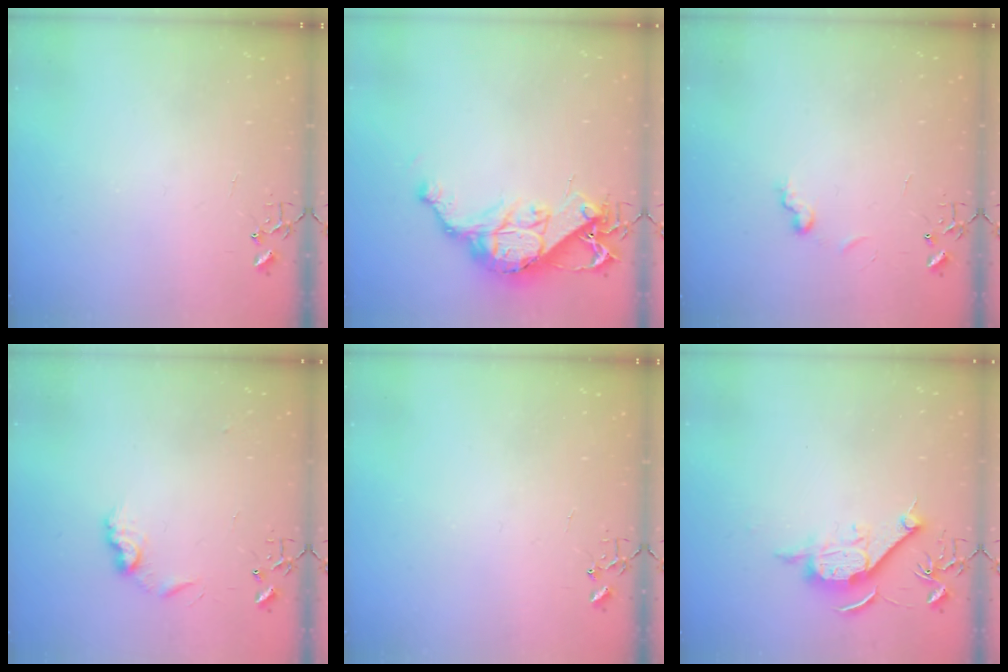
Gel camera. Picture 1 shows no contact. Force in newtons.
{"total": 14.9, "press": 14.8, "slide": 1.0}
{"total": 6.9, "press": 6.9, "slide": 0.7}
{"total": 8.4, "press": 8.4, "slide": 0.3}
{"total": 0.0}
{"total": 11.3, "press": 11.3, "slide": 0.5}